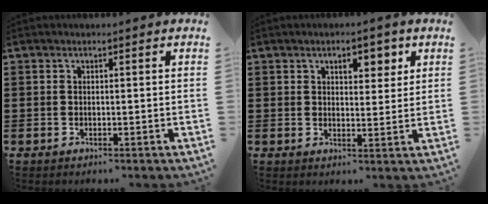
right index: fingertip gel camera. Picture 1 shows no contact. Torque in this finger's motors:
{"motor_torque": [0.31, -0.20, 0.19, 0.03]}